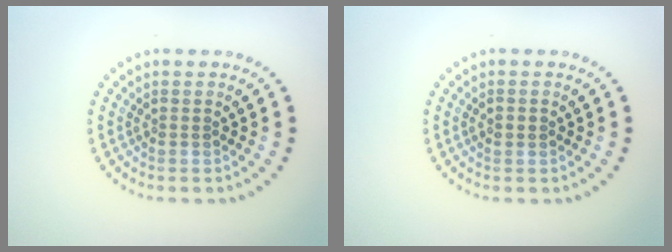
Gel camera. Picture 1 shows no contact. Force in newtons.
{"total": 1.3, "press": 1.3, "slide": 0.1}